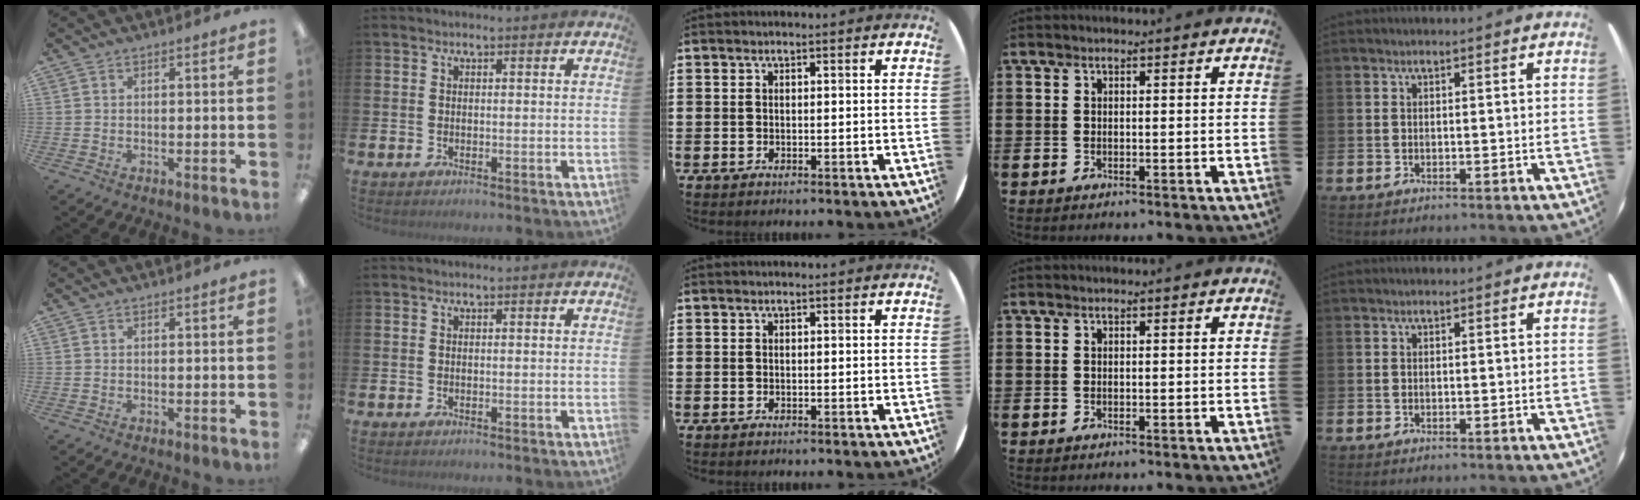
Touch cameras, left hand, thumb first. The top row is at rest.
{}